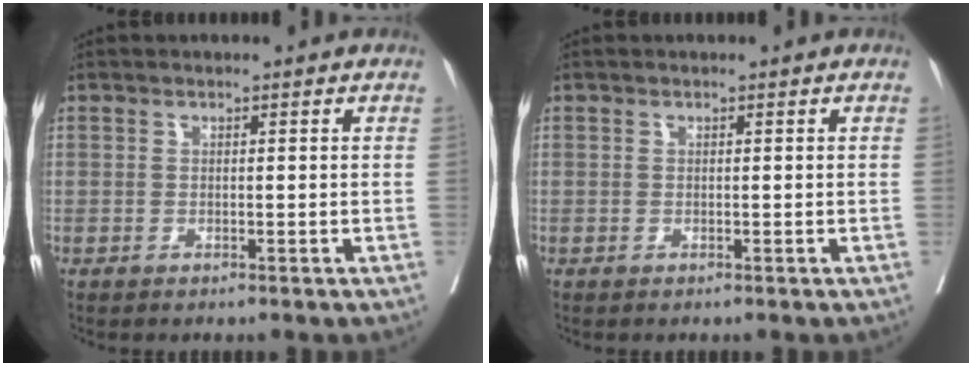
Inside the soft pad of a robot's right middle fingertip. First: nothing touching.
{"total": 0.0}